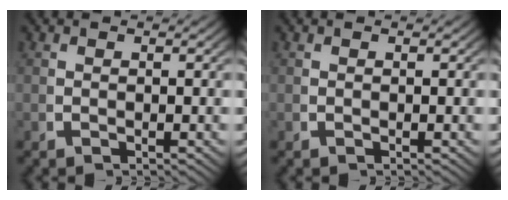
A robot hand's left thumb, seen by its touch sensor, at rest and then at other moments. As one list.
[{"total": 0.0}]